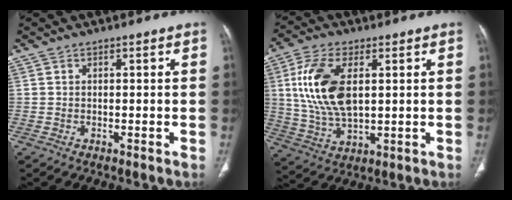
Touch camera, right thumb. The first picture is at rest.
{"total": 14.1, "force": [2.9, 7.3, 11.7], "torque": [-0.237, -0.006, 0.061]}